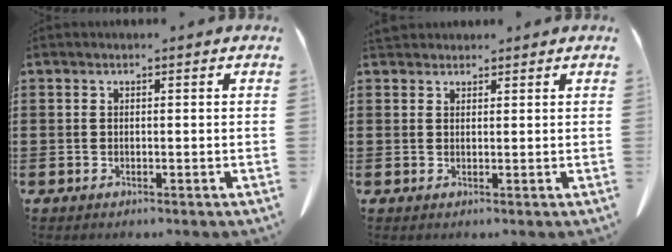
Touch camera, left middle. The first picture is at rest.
{"total": 1.8, "force": [1.7, 0.7, 0.2], "torque": [-0.011, 0.003, 0.034]}